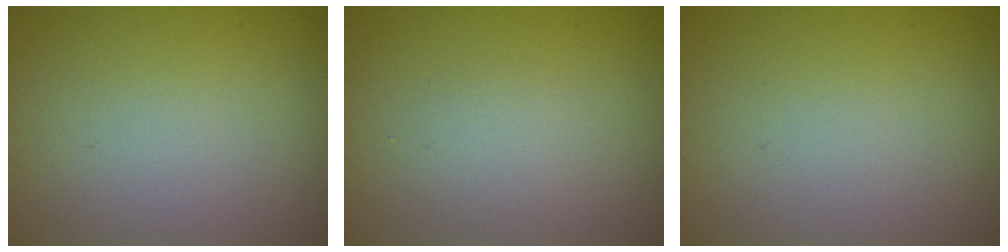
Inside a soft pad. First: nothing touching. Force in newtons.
{"total": 1.4, "press": 1.4, "slide": 0.1}
{"total": 0.0}